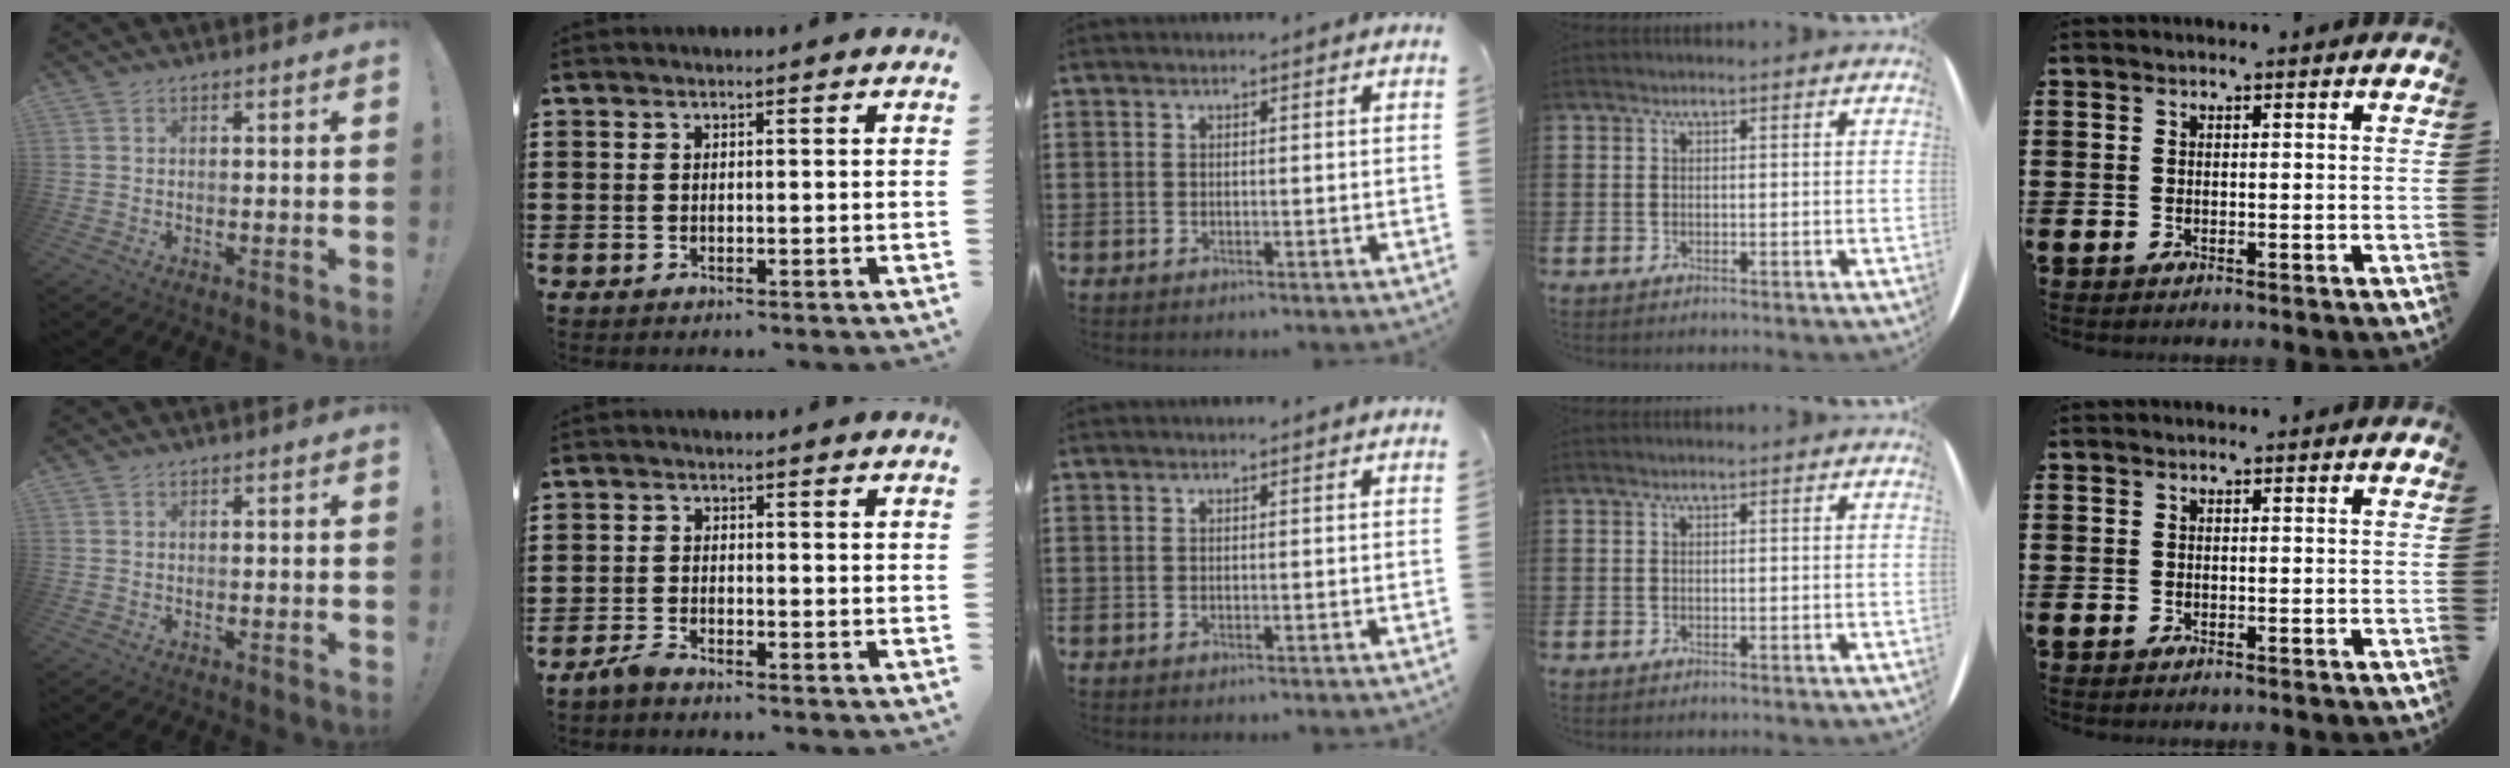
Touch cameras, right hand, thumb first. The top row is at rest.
{"index": {"total": 2.0, "force": [-1.9, 0.2, 0.7], "torque": [-0.020, 0.001, -0.039]}}